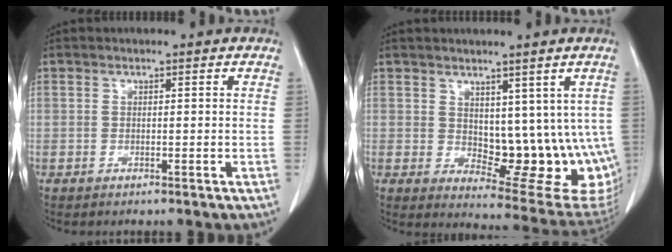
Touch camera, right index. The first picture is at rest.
{"total": 13.6, "force": [1.0, 7.2, 11.5], "torque": [-0.128, -0.007, 0.033]}